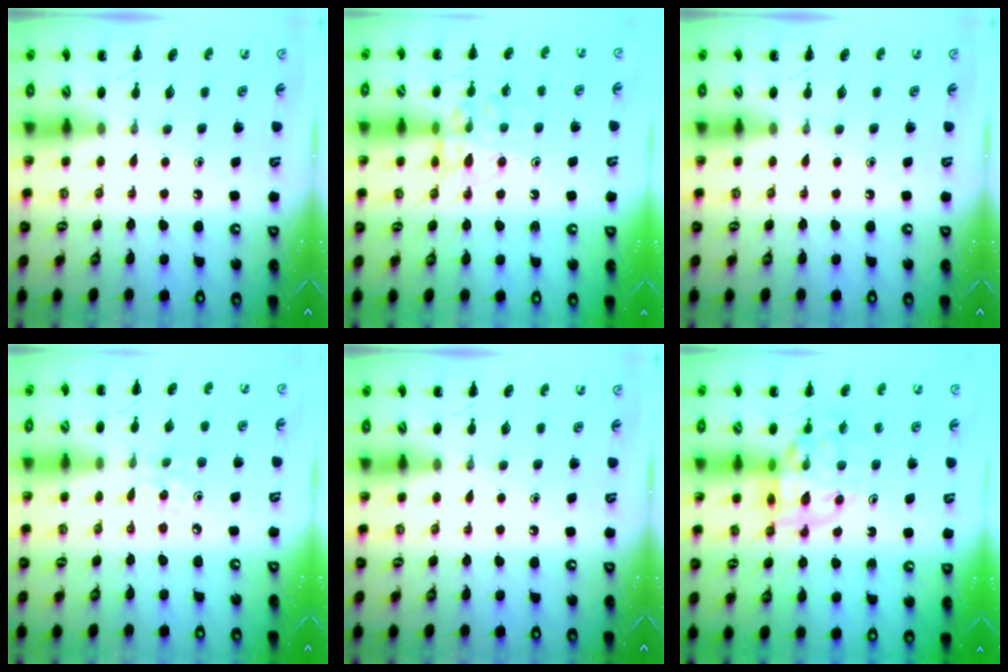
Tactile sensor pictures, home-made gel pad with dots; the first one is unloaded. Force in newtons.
{"total": 11.5, "press": 11.4, "slide": 0.9}
{"total": 0.0}
{"total": 2.2, "press": 2.1, "slide": 0.6}
{"total": 0.0}
{"total": 12.5, "press": 12.1, "slide": 3.0}